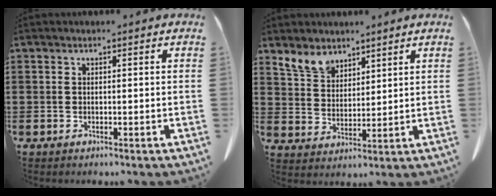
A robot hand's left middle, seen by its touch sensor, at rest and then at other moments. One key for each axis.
{"total": 5.2, "fx": 4.2, "fy": 2.6, "fz": 1.7, "tx": -0.049, "ty": -0.003, "tz": 0.079}